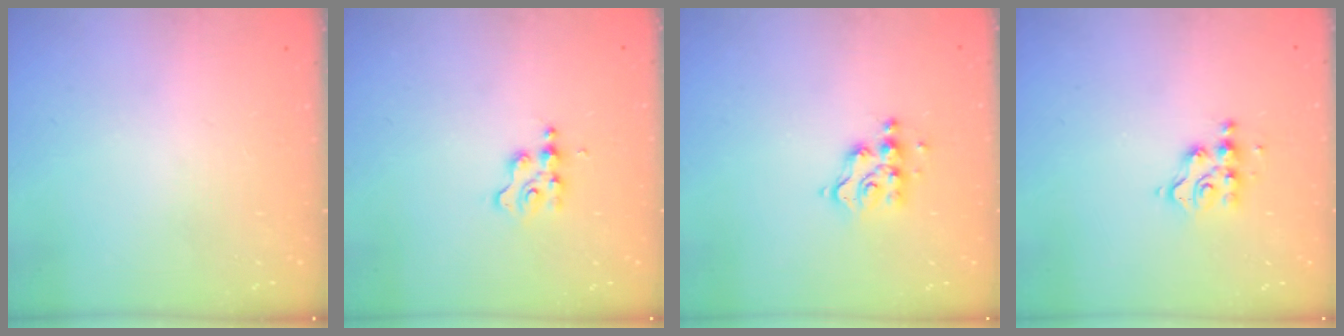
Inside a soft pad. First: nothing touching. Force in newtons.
{"total": 3.4, "press": 3.4, "slide": 0.3}
{"total": 6.3, "press": 6.3, "slide": 0.2}
{"total": 5.5, "press": 5.5, "slide": 0.3}